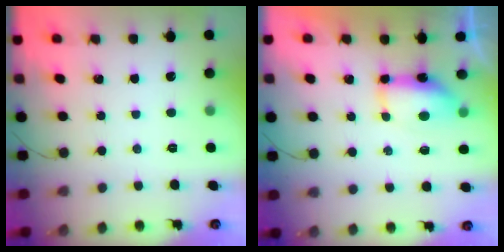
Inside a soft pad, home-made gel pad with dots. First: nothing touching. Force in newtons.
{"total": 13.8, "press": 9.3, "slide": 10.2}